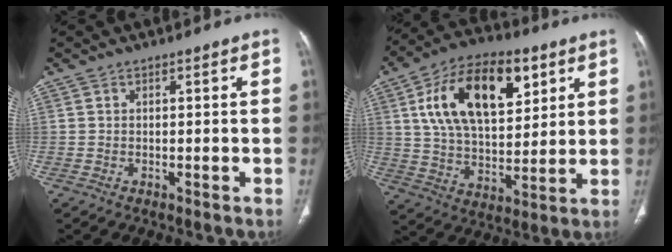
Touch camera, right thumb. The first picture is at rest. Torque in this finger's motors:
{"motor_torque": [-1.27, 2.11, 1.17, 1.45, 0.21]}